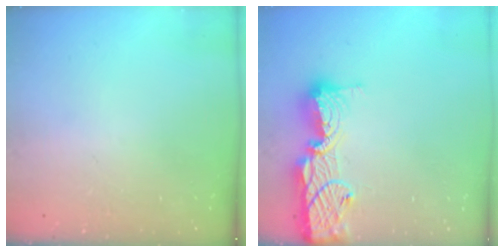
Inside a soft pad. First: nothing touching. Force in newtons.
{"total": 16.6, "press": 16.1, "slide": 4.0}